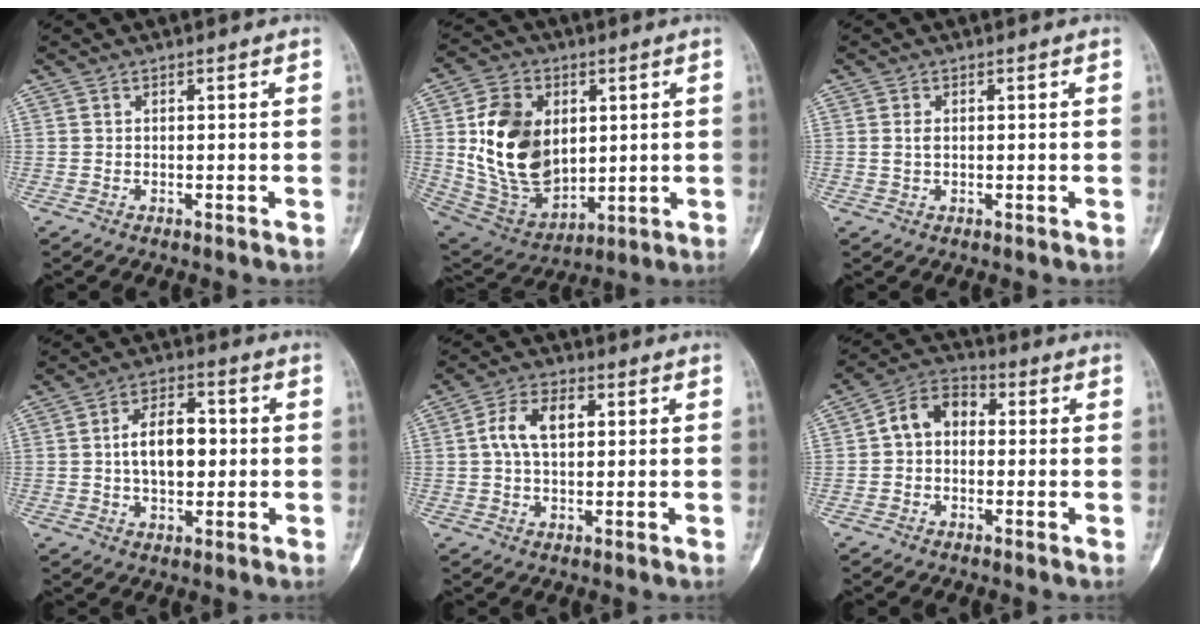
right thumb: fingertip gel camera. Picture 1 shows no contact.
{"total": 19.0, "force": [2.7, 13.3, 13.3], "torque": [-0.207, -0.018, 0.070]}
{"total": 1.4, "force": [0.2, 0.8, 1.1], "torque": [-0.021, -0.001, 0.004]}
{"total": 9.4, "force": [0.3, 5.5, 7.6], "torque": [-0.107, 0.015, 0.001]}
{"total": 7.5, "force": [1.3, 4.4, 5.9], "torque": [-0.106, 0.016, 0.019]}
{"total": 7.9, "force": [0.3, 5.8, 5.3], "torque": [-0.066, 0.029, -0.011]}